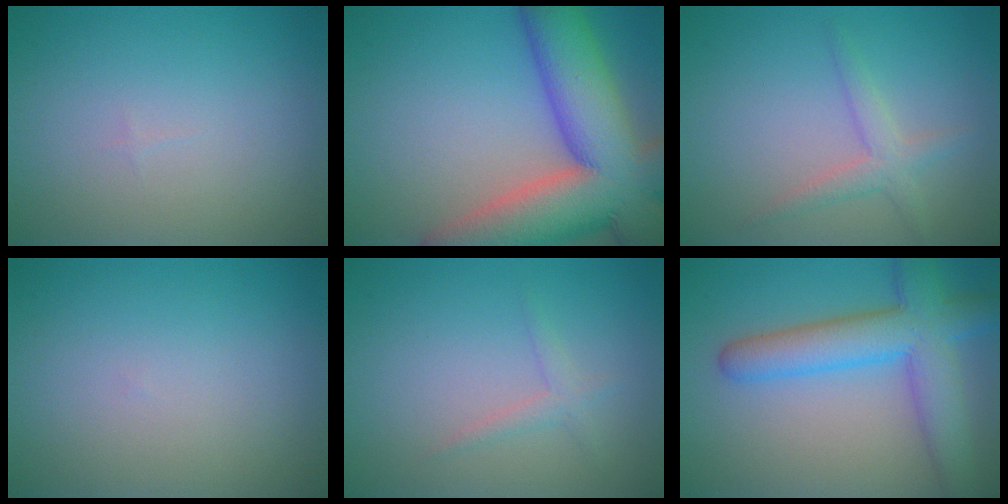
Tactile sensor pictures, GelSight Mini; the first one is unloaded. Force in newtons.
{"total": 15.8, "press": 15.8, "slide": 1.0}
{"total": 2.2, "press": 2.2, "slide": 0.1}
{"total": 0.0}
{"total": 1.3, "press": 1.3, "slide": 0.1}
{"total": 7.5, "press": 7.5, "slide": 0.3}